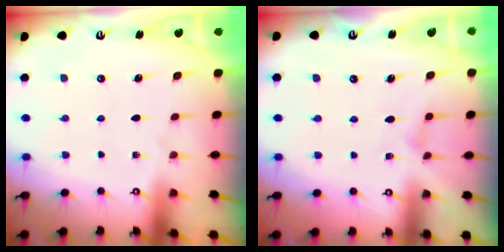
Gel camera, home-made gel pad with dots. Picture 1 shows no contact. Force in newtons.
{"total": 1.7, "press": 1.6, "slide": 0.4}